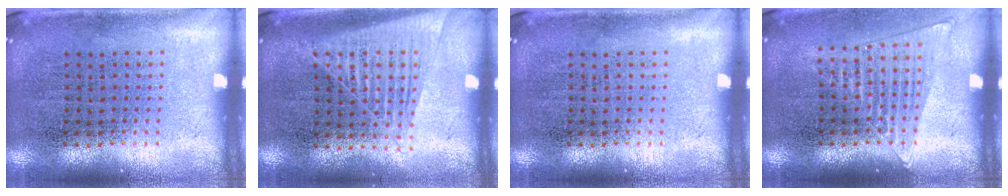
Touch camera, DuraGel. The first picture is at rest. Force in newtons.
{"total": 1.4, "press": 1.3, "slide": 0.7}
{"total": 0.0}
{"total": 1.4, "press": 1.2, "slide": 0.5}